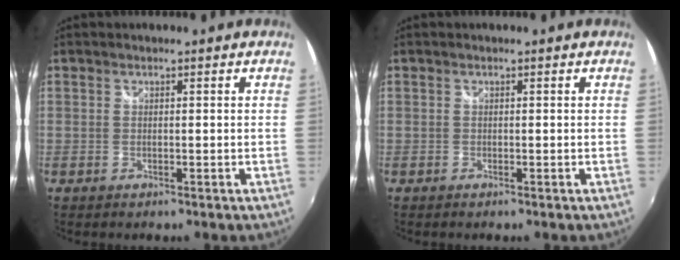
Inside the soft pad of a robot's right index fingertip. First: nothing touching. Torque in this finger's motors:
{"motor_torque": [0.00, 0.00, 0.03, 0.00]}